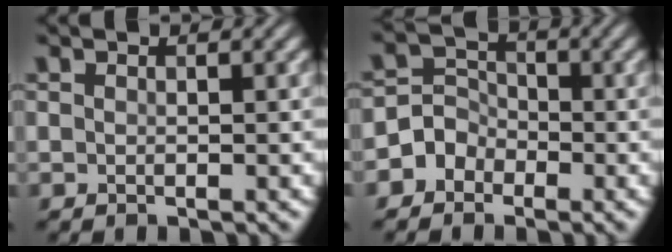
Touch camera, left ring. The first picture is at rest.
{"total": 2.8, "force": [-1.5, 2.3, 0.5], "torque": [0.012, 0.011, -0.041]}